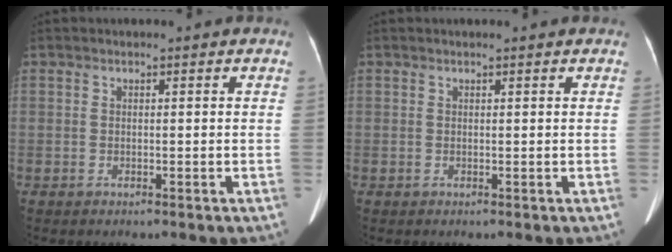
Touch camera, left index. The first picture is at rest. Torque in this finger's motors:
{"motor_torque": [0.02, 0.11, -0.07, -0.09]}